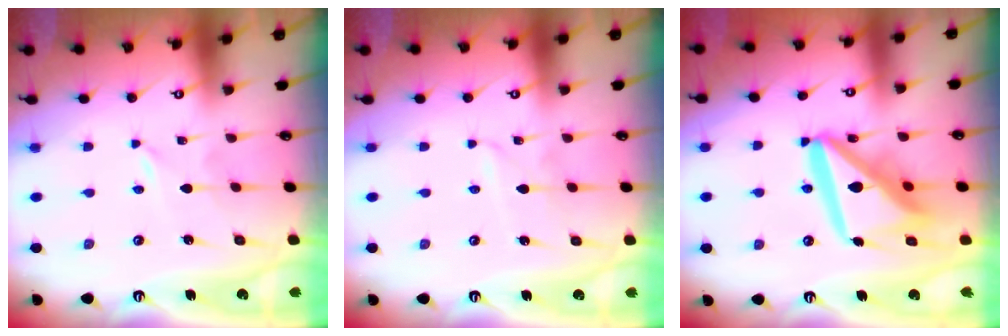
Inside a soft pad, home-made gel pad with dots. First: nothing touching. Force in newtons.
{"total": 2.6, "press": 2.6, "slide": 0.3}
{"total": 17.6, "press": 17.5, "slide": 2.2}